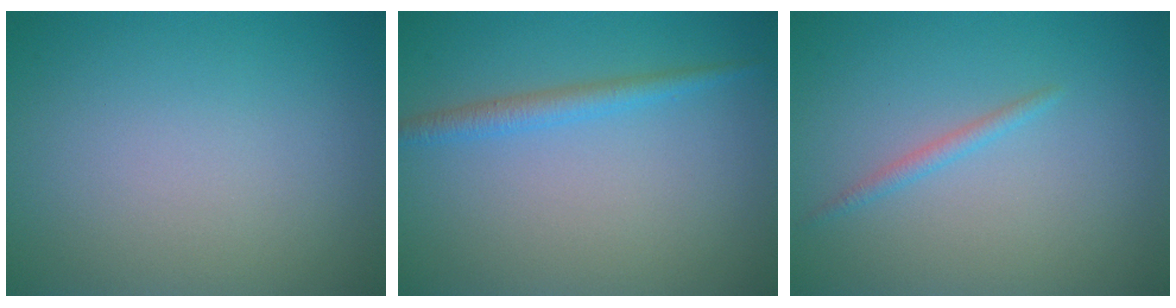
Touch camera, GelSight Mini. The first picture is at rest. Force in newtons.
{"total": 1.9, "press": 1.9, "slide": 0.0}
{"total": 1.0, "press": 1.0, "slide": 0.1}